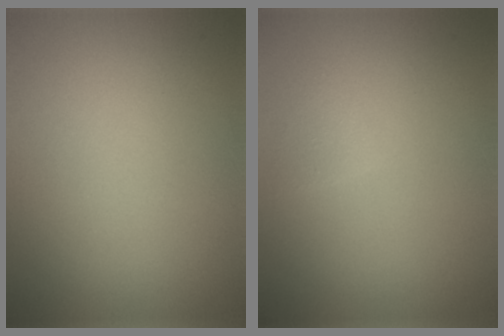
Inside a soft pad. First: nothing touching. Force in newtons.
{"total": 0.9, "press": 0.9, "slide": 0.1}